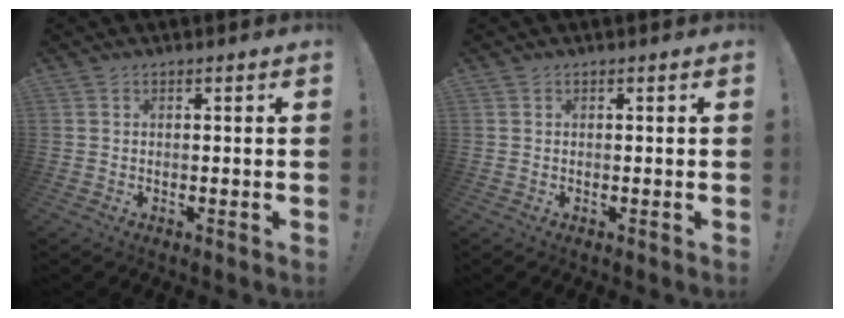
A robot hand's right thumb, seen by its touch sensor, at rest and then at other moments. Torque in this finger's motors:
{"motor_torque": [0.00, 0.00, 0.00, 0.00, 0.00]}